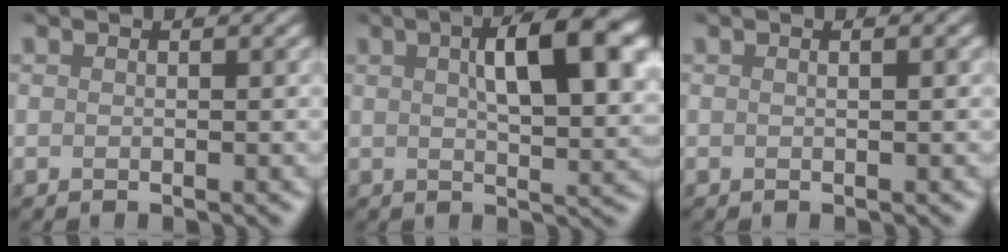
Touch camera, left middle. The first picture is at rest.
{"total": 7.2, "force": [2.4, 1.4, 6.6], "torque": [-0.091, 0.017, 0.044]}
{"total": 1.8, "force": [0.7, 1.0, 1.3], "torque": [0.004, 0.007, -0.010]}